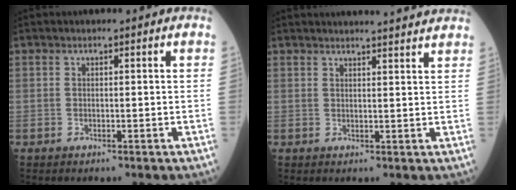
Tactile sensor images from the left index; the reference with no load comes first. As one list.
[{"total": 10.2, "force": [9.8, 0.0, 2.8], "torque": [-0.032, 0.011, 0.105]}]